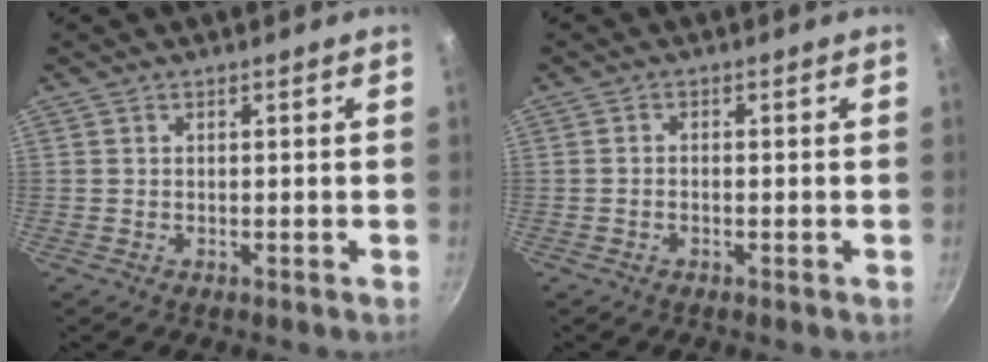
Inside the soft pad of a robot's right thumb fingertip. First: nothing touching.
{"total": 0.9, "force": [-0.5, 0.5, 0.6], "torque": [-0.014, 0.006, -0.011]}